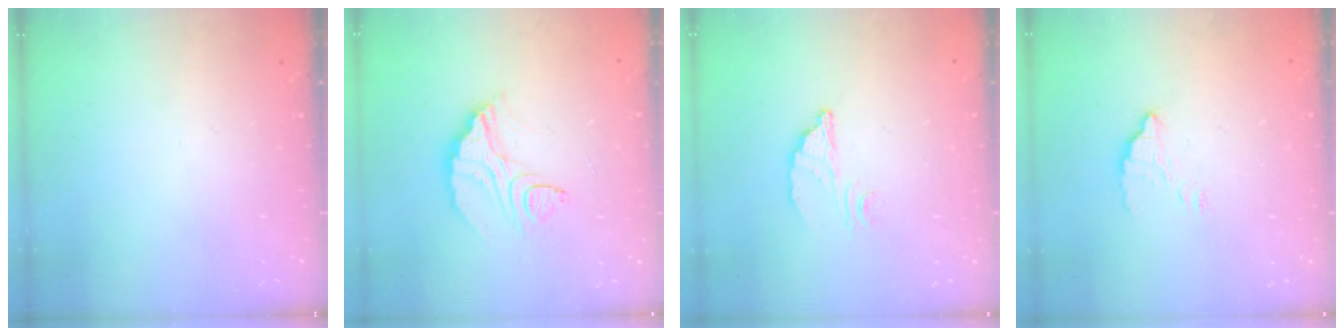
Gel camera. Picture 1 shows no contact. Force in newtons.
{"total": 10.7, "press": 10.7, "slide": 0.8}
{"total": 3.5, "press": 3.5, "slide": 0.2}
{"total": 3.5, "press": 3.5, "slide": 0.1}